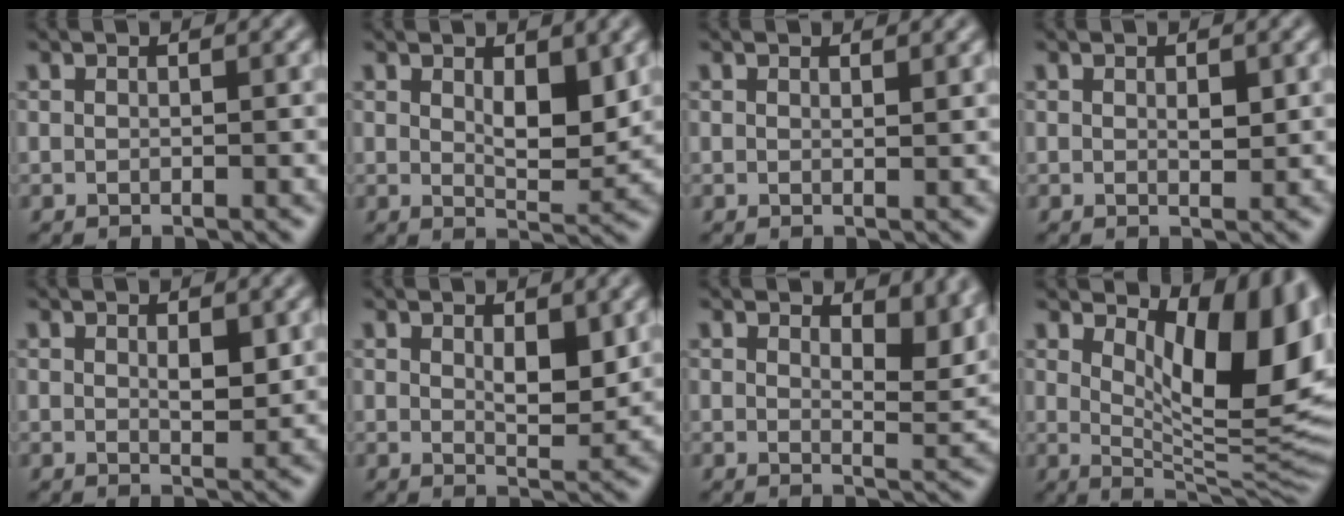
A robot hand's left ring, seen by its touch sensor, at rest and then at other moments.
{"total": 3.5, "force": [1.1, 1.5, 3.0], "torque": [-0.051, -0.008, 0.022]}
{"total": 0.6, "force": [0.5, 0.0, 0.3], "torque": [-0.003, -0.002, 0.009]}
{"total": 1.0, "force": [0.3, 0.5, 0.9], "torque": [-0.013, -0.003, 0.005]}
{"total": 1.9, "force": [0.6, 0.8, 1.6], "torque": [-0.025, -0.005, 0.013]}
{"total": 2.7, "force": [0.9, 1.2, 2.3], "torque": [-0.034, -0.007, 0.018]}
{"total": 4.3, "force": [2.8, 1.8, 2.8], "torque": [-0.036, -0.006, 0.035]}
{"total": 11.5, "force": [3.6, 4.5, 9.9], "torque": [-0.130, -0.011, 0.064]}